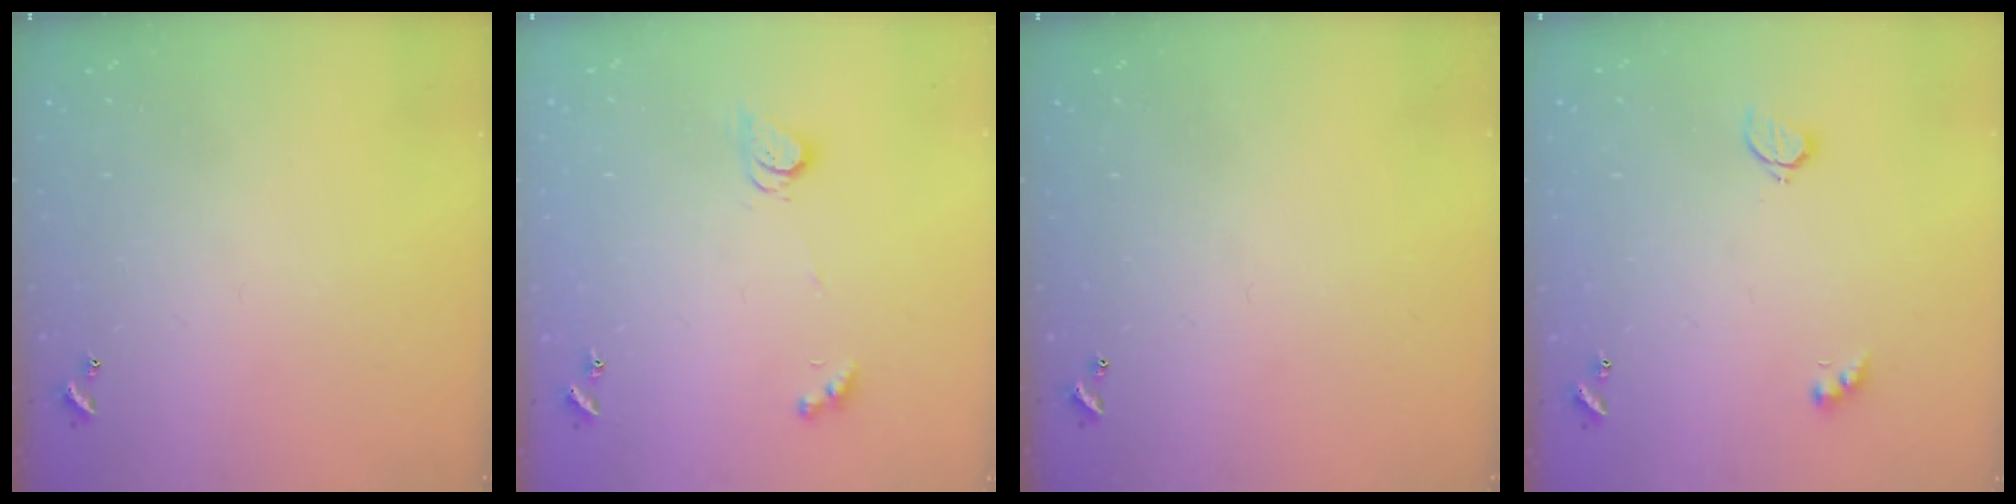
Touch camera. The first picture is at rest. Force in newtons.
{"total": 3.3, "press": 3.3, "slide": 0.3}
{"total": 0.0}
{"total": 2.6, "press": 2.6, "slide": 0.5}